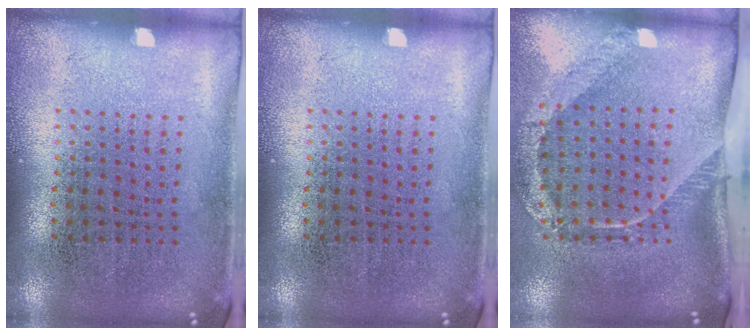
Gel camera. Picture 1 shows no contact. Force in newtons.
{"total": 0.0}
{"total": 2.6, "press": 1.7, "slide": 1.9}